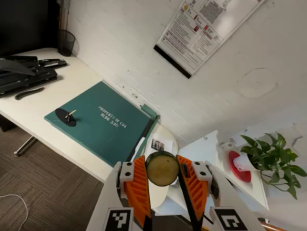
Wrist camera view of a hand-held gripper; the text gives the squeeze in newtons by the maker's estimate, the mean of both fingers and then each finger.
{"total": 9.0, "left": 8.6, "right": 9.5}